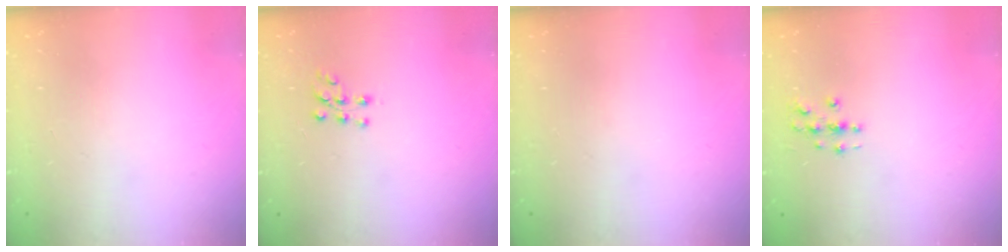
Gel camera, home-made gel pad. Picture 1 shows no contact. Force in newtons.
{"total": 6.9, "press": 6.8, "slide": 0.6}
{"total": 0.0}
{"total": 2.8, "press": 2.8, "slide": 0.3}